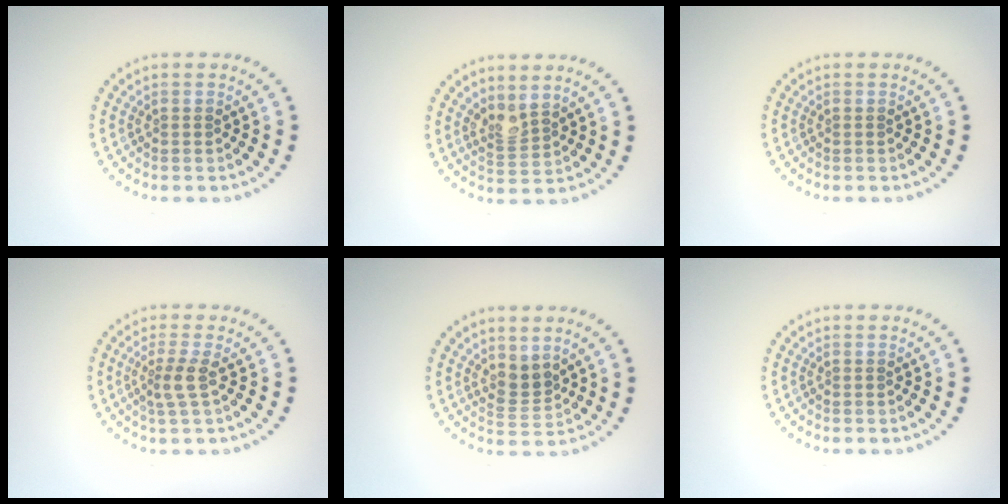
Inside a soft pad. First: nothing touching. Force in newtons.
{"total": 2.0, "press": 1.6, "slide": 1.3}
{"total": 0.0}
{"total": 2.1, "press": 1.5, "slide": 1.4}
{"total": 2.3, "press": 1.6, "slide": 1.5}
{"total": 0.0}